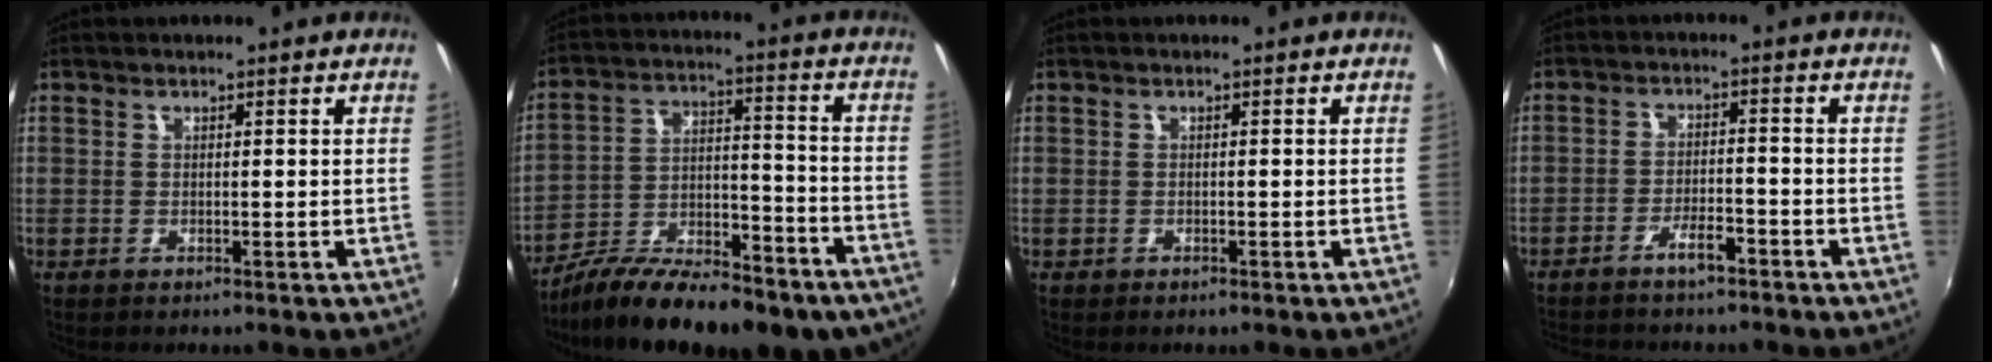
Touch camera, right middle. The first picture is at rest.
{"total": 25.0, "force": [-19.0, 8.5, 13.9], "torque": [-0.227, -0.015, -0.271]}
{"total": 0.6, "force": [-0.4, 0.5, 0.1], "torque": [-0.005, -0.002, -0.005]}
{"total": 5.4, "force": [-4.6, 1.4, 2.6], "torque": [-0.062, 0.009, -0.074]}